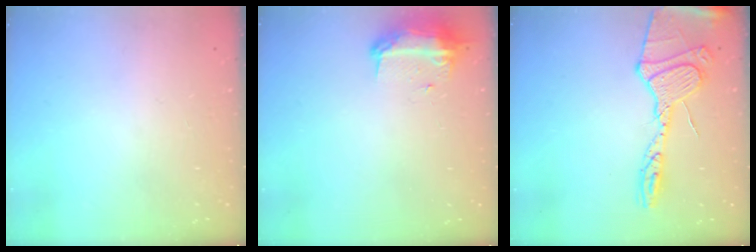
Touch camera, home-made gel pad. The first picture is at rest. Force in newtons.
{"total": 9.4, "press": 9.4, "slide": 0.7}
{"total": 15.8, "press": 15.7, "slide": 1.4}